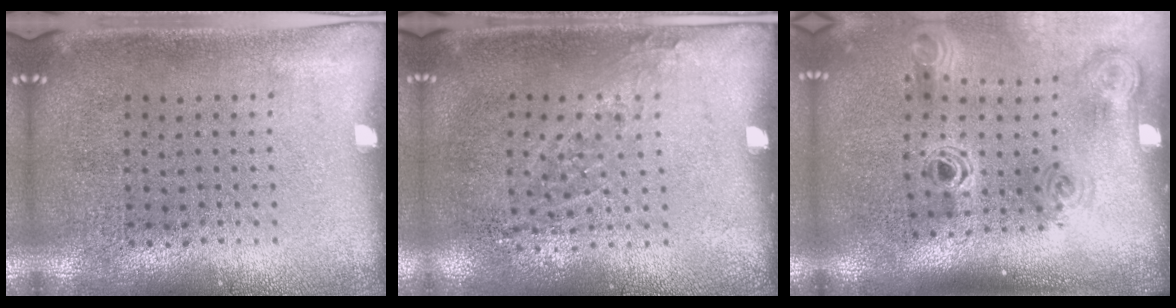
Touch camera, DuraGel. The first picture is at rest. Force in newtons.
{"total": 1.0, "press": 0.8, "slide": 0.6}
{"total": 1.4, "press": 1.2, "slide": 0.8}